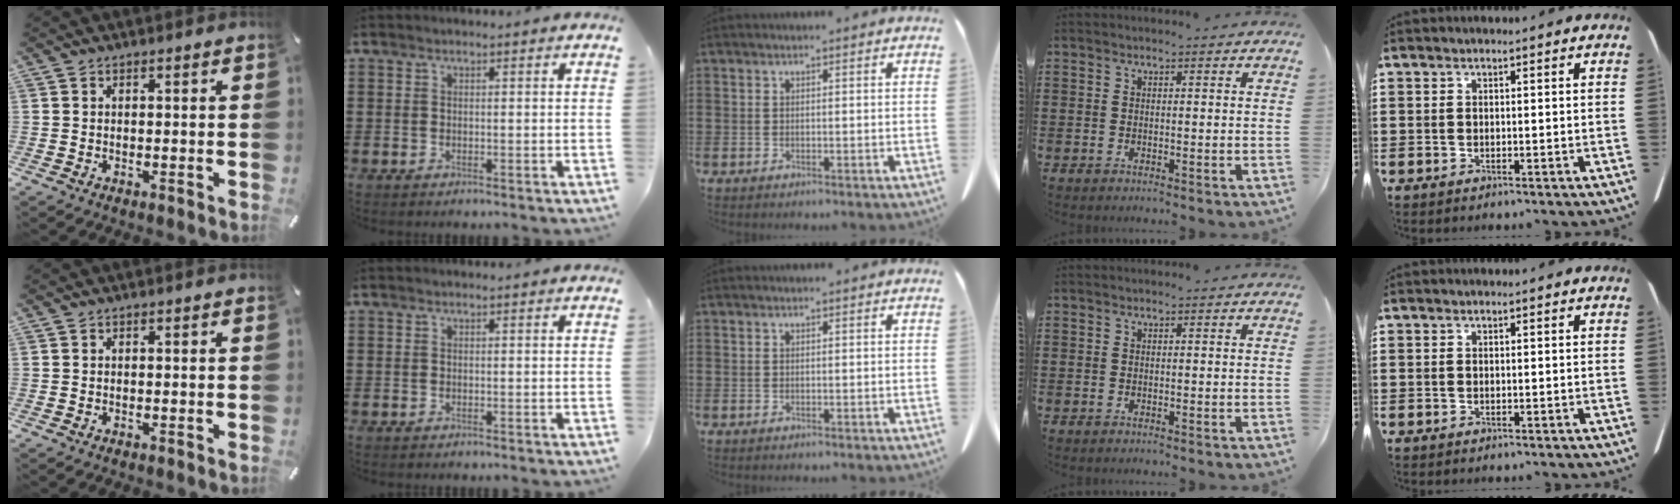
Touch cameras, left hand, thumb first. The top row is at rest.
{}